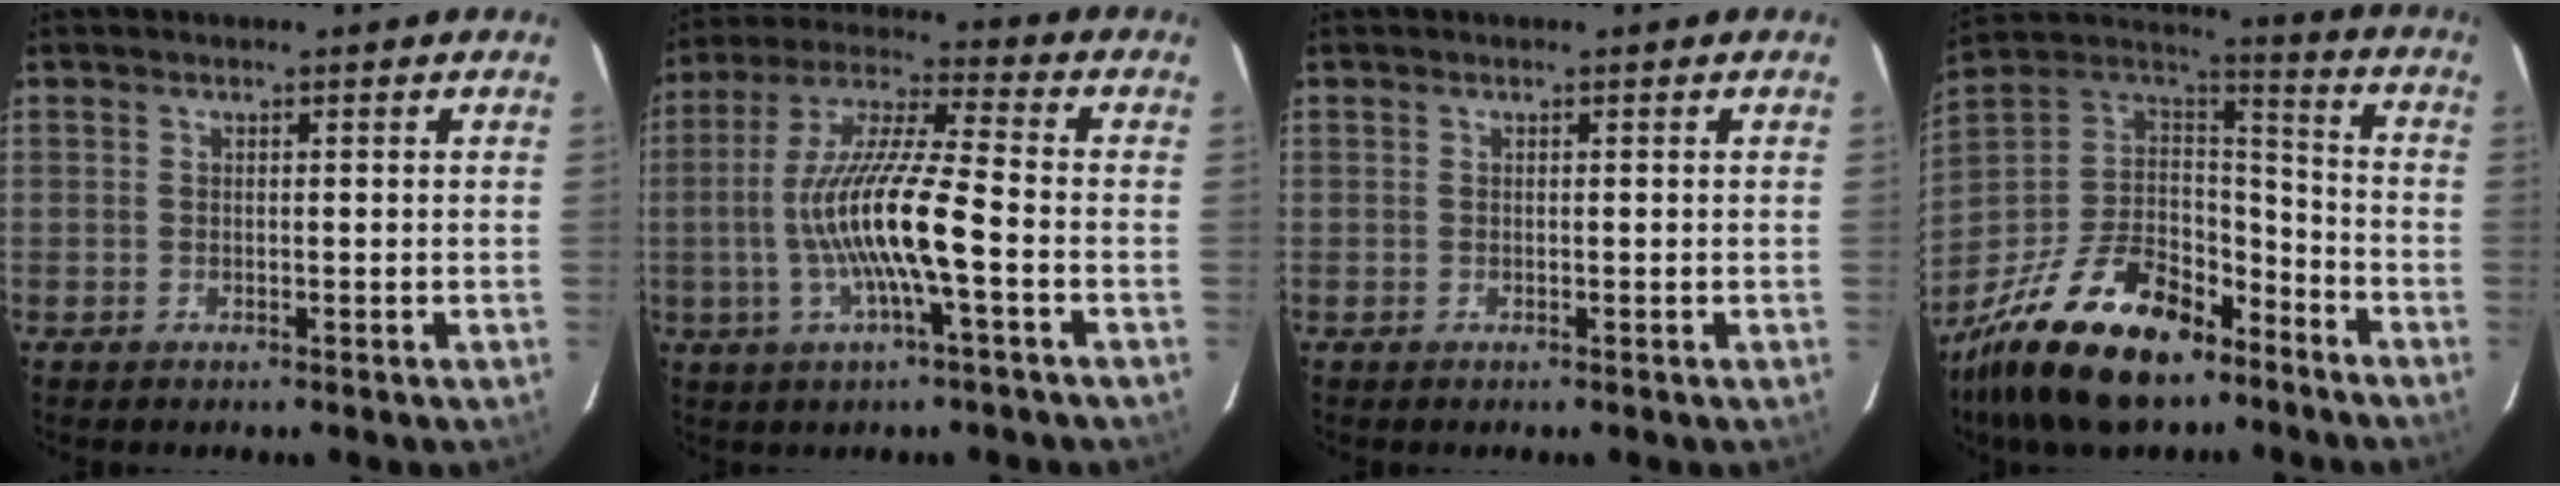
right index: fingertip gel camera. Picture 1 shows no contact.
{"total": 13.9, "force": [-3.4, 1.1, 13.4], "torque": [-0.267, 0.003, -0.065]}
{"total": 0.0}
{"total": 26.2, "force": [-17.4, 13.0, 14.7], "torque": [-0.306, 0.009, -0.280]}